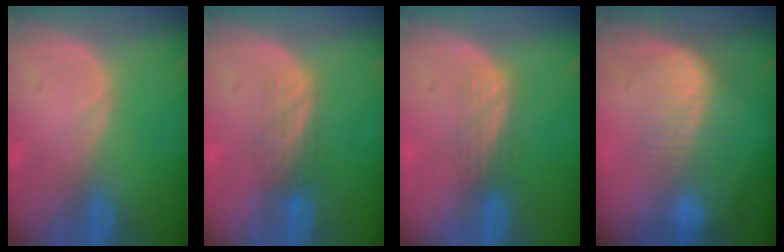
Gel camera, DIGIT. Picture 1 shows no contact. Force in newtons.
{"total": 3.3, "press": 3.0, "slide": 1.5}
{"total": 2.9, "press": 2.6, "slide": 1.4}
{"total": 7.1, "press": 6.5, "slide": 2.9}